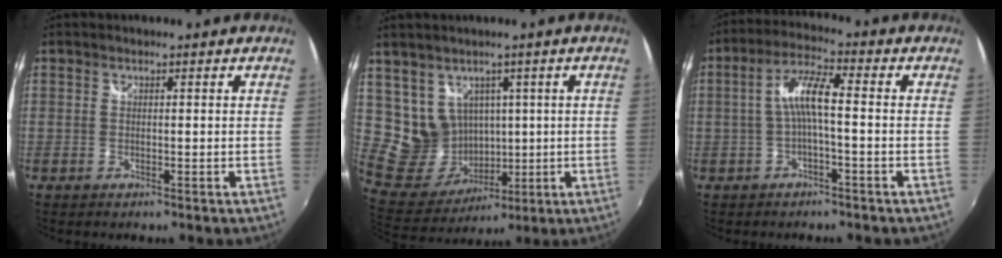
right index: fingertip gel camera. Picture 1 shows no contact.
{"total": 12.2, "force": [3.9, 10.9, 3.8], "torque": [-0.100, 0.010, 0.107]}
{"total": 6.0, "force": [-1.0, 0.9, 5.9], "torque": [-0.127, 0.014, -0.019]}